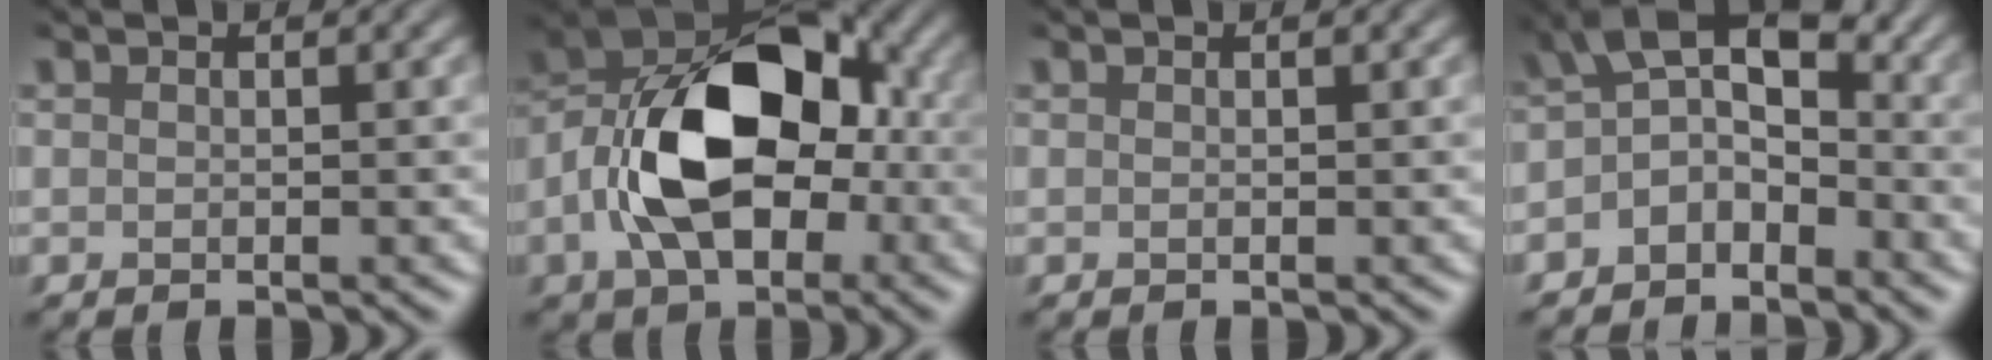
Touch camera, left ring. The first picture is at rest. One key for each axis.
{"total": 11.5, "fx": -1.8, "fy": 6.8, "fz": 9.0, "tx": -0.159, "ty": 0.019, "tz": -0.037}
{"total": 0.0}
{"total": 4.5, "fx": -1.4, "fy": 2.6, "fz": 3.3, "tx": -0.053, "ty": 0.005, "tz": -0.036}